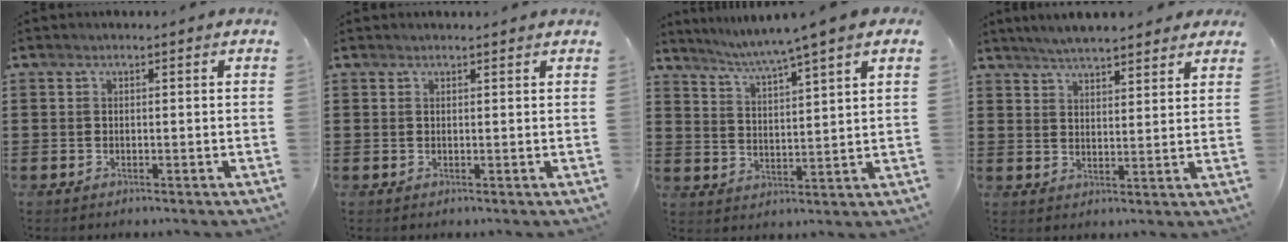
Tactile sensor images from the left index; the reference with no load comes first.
{"total": 0.7, "force": [0.7, 0.0, 0.2], "torque": [-0.006, -0.001, 0.014]}
{"total": 4.5, "force": [3.8, -1.2, 2.0], "torque": [-0.057, -0.029, 0.058]}
{"total": 4.5, "force": [4.3, 0.5, 1.1], "torque": [-0.034, -0.011, 0.079]}